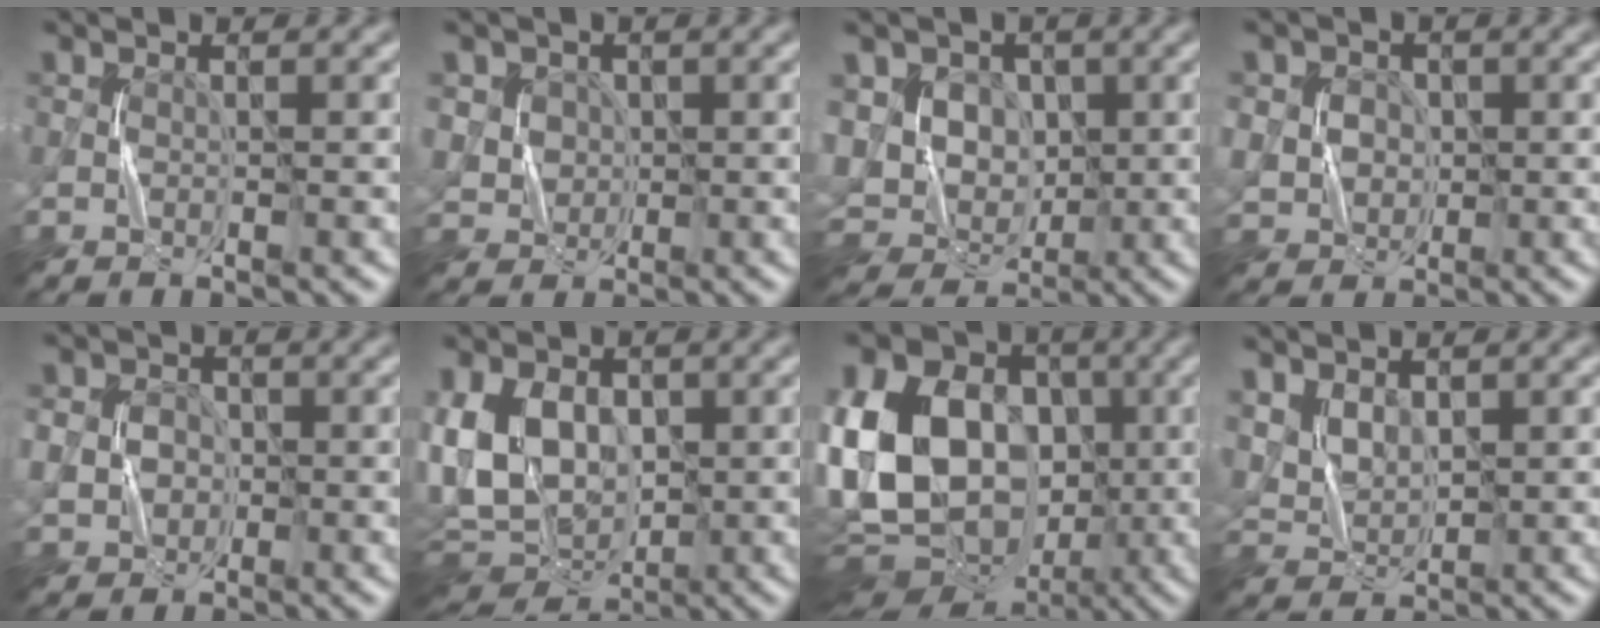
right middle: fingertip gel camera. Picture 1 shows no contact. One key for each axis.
{"total": 3.5, "fx": 1.1, "fy": 3.2, "fz": 0.9, "tx": -0.010, "ty": 0.015, "tz": 0.016}
{"total": 9.4, "fx": 1.2, "fy": 8.3, "fz": 4.1, "tx": -0.077, "ty": 0.023, "tz": -0.004}
{"total": 4.0, "fx": 0.5, "fy": 3.7, "fz": 1.6, "tx": -0.029, "ty": 0.011, "tz": -0.002}
{"total": 3.5, "fx": -0.1, "fy": 3.2, "fz": 1.5, "tx": -0.016, "ty": 0.001, "tz": -0.008}
{"total": 10.7, "fx": 0.6, "fy": 7.5, "fz": 7.6, "tx": -0.165, "ty": -0.008, "tz": 0.005}
{"total": 19.4, "fx": -0.7, "fy": 14.8, "fz": 12.5, "tx": -0.256, "ty": 0.015, "tz": -0.034}
{"total": 2.3, "fx": 1.4, "fy": 1.4, "fz": 1.0, "tx": -0.022, "ty": -0.005, "tz": 0.036}